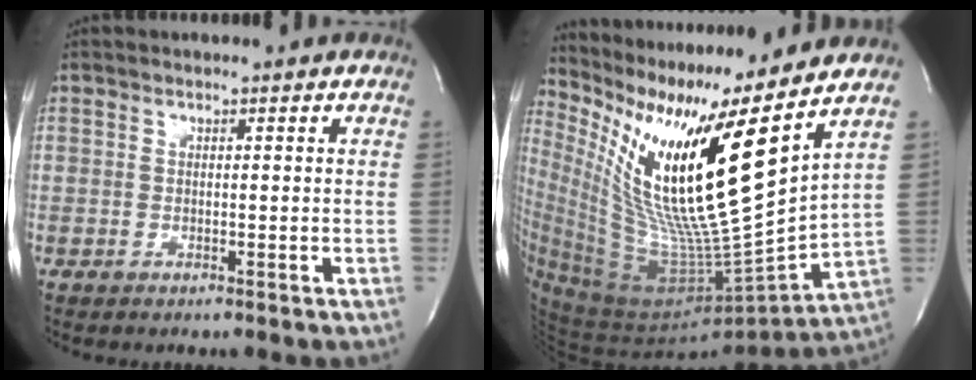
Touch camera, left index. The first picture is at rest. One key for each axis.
{"total": 24.5, "fx": 12.1, "fy": 0.9, "fz": 21.3, "tx": -0.414, "ty": -0.025, "tz": 0.213}